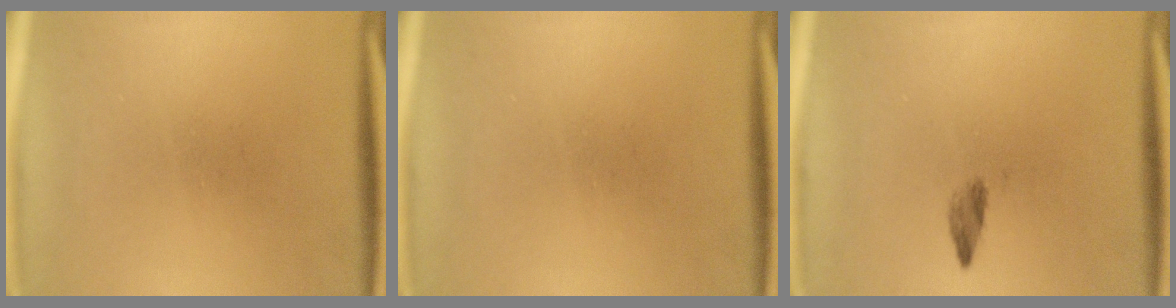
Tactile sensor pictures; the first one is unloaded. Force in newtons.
{"total": 0.0}
{"total": 1.4}